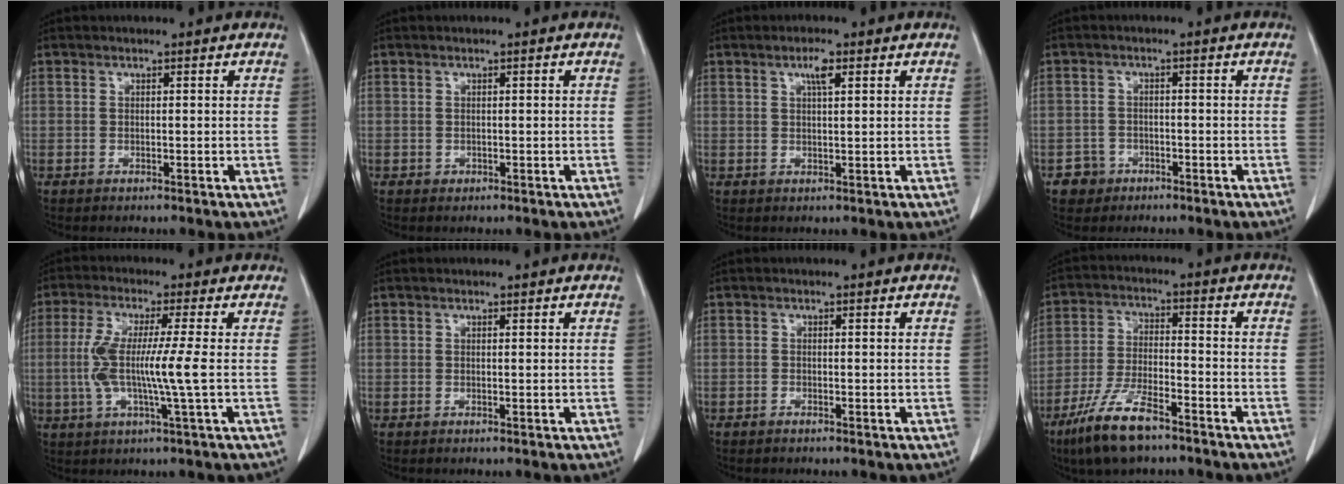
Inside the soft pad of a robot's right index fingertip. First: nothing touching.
{"total": 0.5, "force": [-0.1, 0.5, 0.1], "torque": [0.000, 0.003, -0.002]}
{"total": 2.5, "force": [1.3, 0.4, 2.2], "torque": [-0.040, 0.001, 0.021]}
{"total": 3.1, "force": [-1.6, 2.7, -0.3], "torque": [0.012, 0.015, -0.025]}
{"total": 8.8, "force": [-0.4, -0.3, 8.8], "torque": [-0.186, -0.005, -0.013]}
{"total": 0.0}
{"total": 0.0}
{"total": 10.6, "force": [-7.3, 2.6, 7.2], "torque": [-0.149, -0.018, -0.136]}